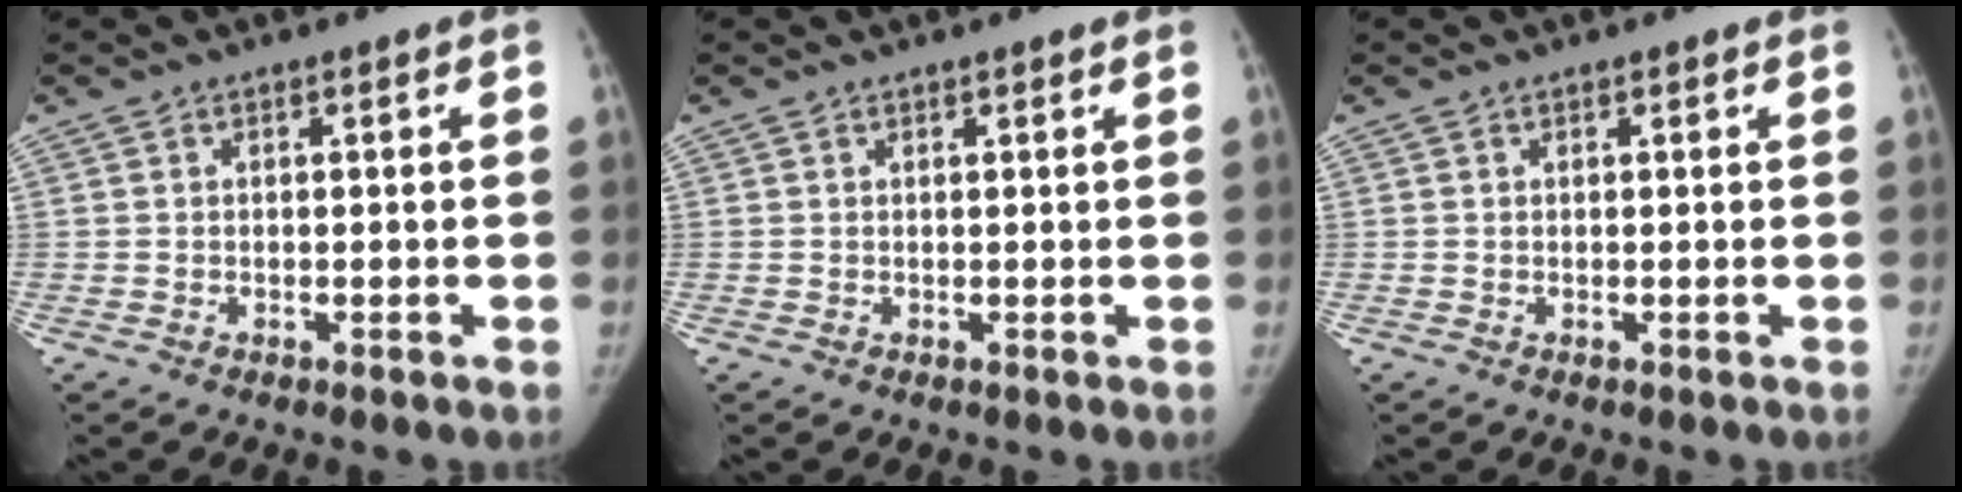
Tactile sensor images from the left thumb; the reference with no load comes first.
{"total": 0.9, "force": [0.7, 0.1, 0.5], "torque": [-0.003, 0.000, 0.011]}
{"total": 0.0}